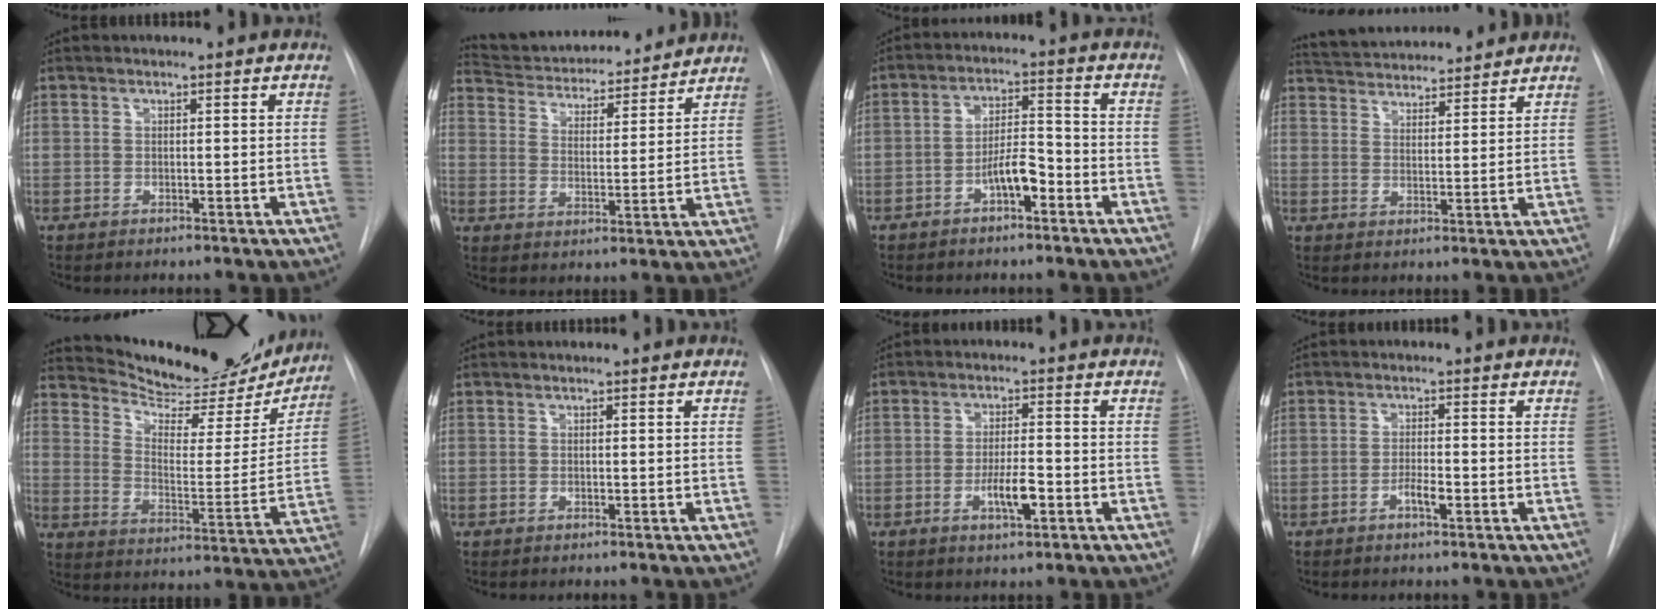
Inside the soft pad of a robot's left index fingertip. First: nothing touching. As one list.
[{"total": 16.4, "force": [15.4, 3.6, 4.6], "torque": [-0.075, 0.009, 0.224]}, {"total": 6.1, "force": [-4.4, 1.4, 4.0], "torque": [-0.074, 0.013, -0.070]}, {"total": 12.6, "force": [11.8, 2.3, 3.7], "torque": [-0.059, 0.028, 0.178]}, {"total": 21.1, "force": [19.5, 4.9, 6.3], "torque": [-0.092, -0.048, 0.261]}, {"total": 0.0}, {"total": 5.3, "force": [-3.4, 0.7, 3.9], "torque": [-0.071, -0.005, -0.053]}, {"total": 3.7, "force": [-2.9, 0.1, 2.2], "torque": [-0.040, -0.004, -0.048]}]